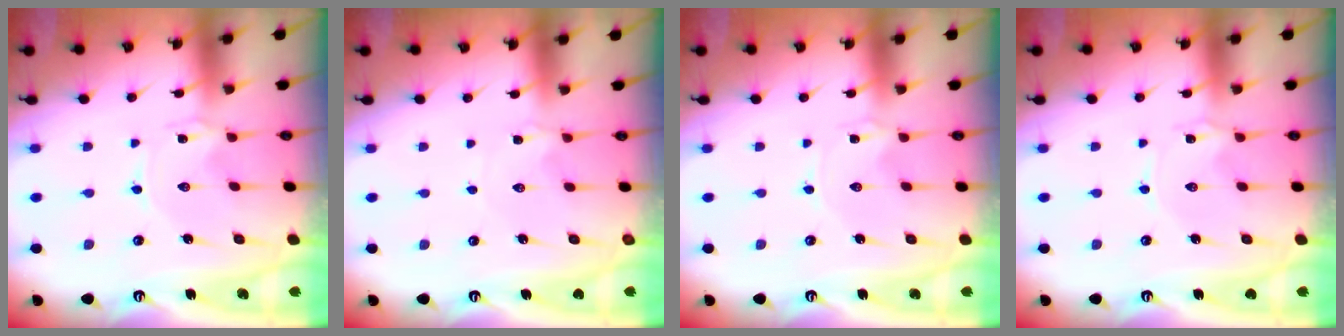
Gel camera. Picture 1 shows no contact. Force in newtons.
{"total": 2.4, "press": 2.4, "slide": 0.3}
{"total": 0.0}
{"total": 0.9, "press": 0.9, "slide": 0.2}